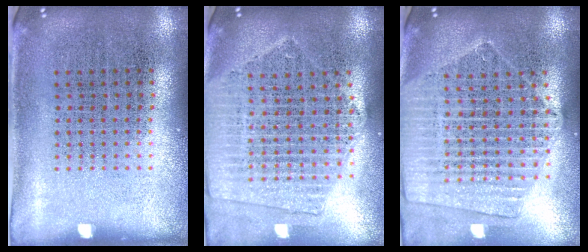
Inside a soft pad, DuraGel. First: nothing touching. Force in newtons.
{"total": 2.1, "press": 1.9, "slide": 0.8}
{"total": 2.2, "press": 2.0, "slide": 1.0}